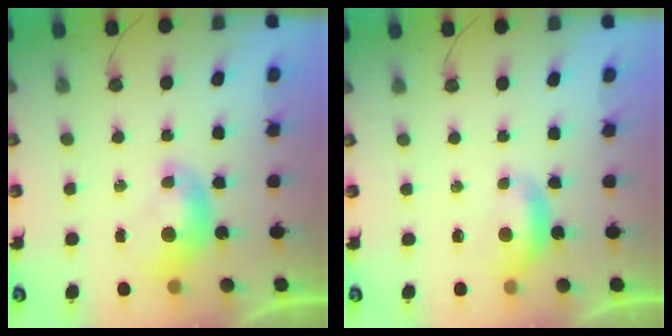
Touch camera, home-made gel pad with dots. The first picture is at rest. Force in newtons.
{"total": 0.6, "press": 0.1, "slide": 0.5}